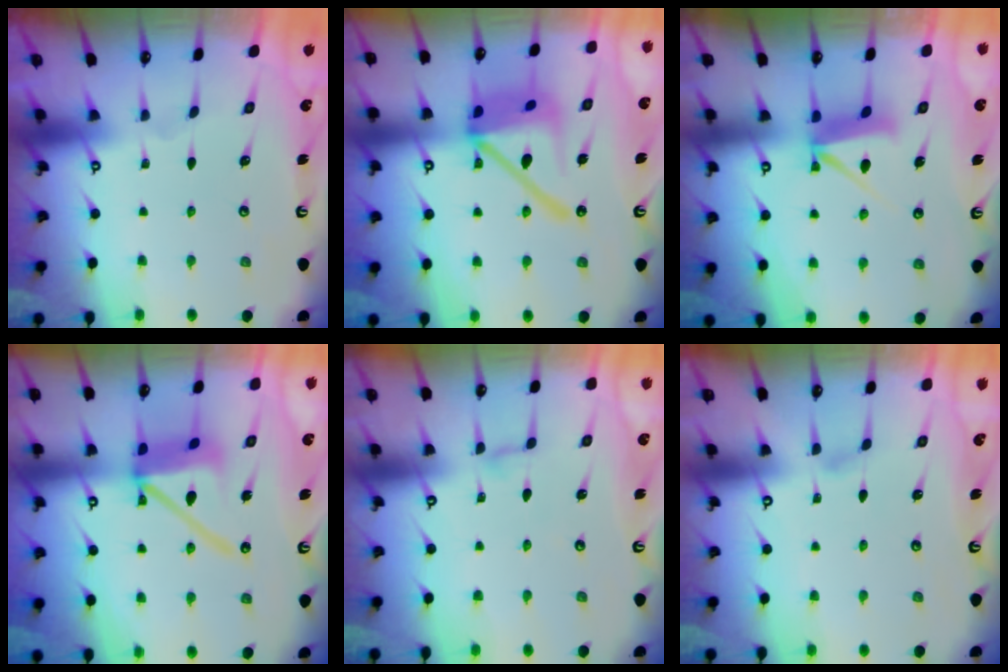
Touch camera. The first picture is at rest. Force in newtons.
{"total": 19.0, "press": 18.9, "slide": 2.2}
{"total": 6.8, "press": 6.8, "slide": 0.7}
{"total": 14.0, "press": 13.8, "slide": 2.0}
{"total": 2.9, "press": 2.9, "slide": 0.2}
{"total": 1.7, "press": 1.6, "slide": 0.2}